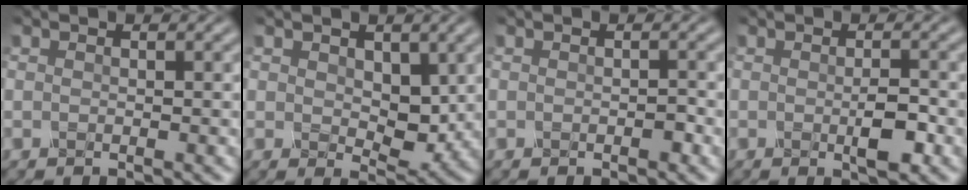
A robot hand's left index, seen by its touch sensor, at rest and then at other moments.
{"total": 3.2, "force": [0.6, 2.1, 2.3], "torque": [-0.044, -0.006, 0.015]}
{"total": 0.7, "force": [-0.5, 0.1, 0.5], "torque": [-0.007, 0.007, -0.009]}
{"total": 2.2, "force": [-0.6, 0.4, 2.0], "torque": [-0.044, 0.000, -0.009]}